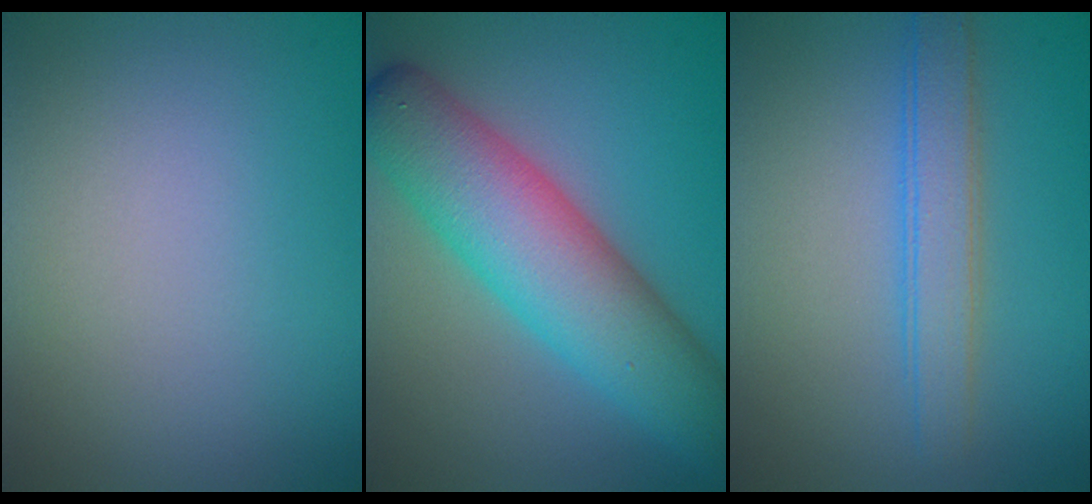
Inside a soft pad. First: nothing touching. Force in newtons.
{"total": 9.3, "press": 9.3, "slide": 0.2}
{"total": 3.0, "press": 3.0, "slide": 0.0}